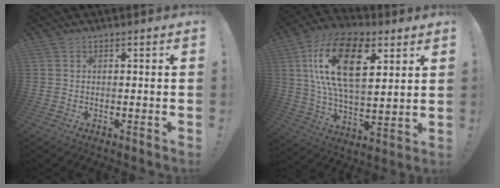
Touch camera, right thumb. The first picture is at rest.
{"total": 22.5, "force": [8.2, 11.8, 17.3], "torque": [-0.320, -0.028, 0.137]}